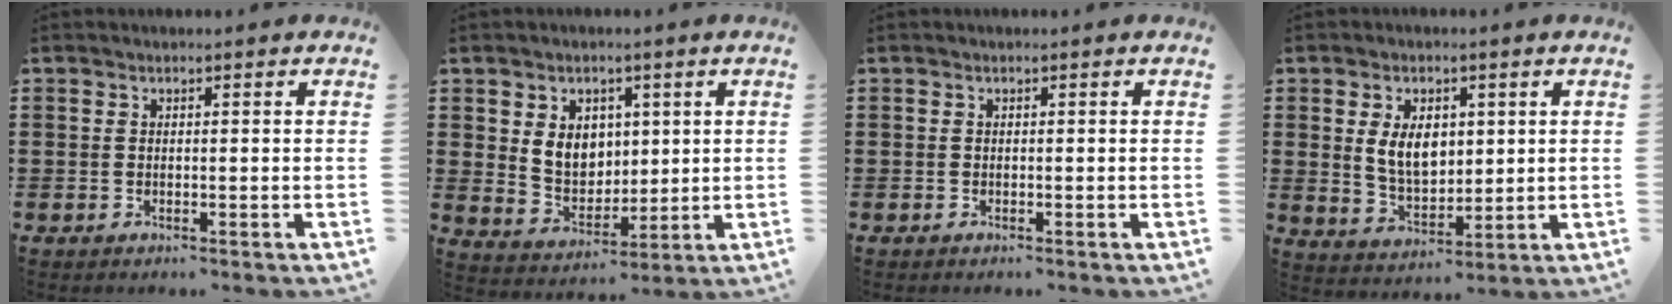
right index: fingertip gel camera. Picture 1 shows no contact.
{"total": 6.2, "force": [1.6, 5.2, 2.9], "torque": [-0.060, 0.009, 0.028]}
{"total": 0.0}
{"total": 6.5, "force": [1.4, 4.1, 4.8], "torque": [-0.088, 0.008, 0.020]}